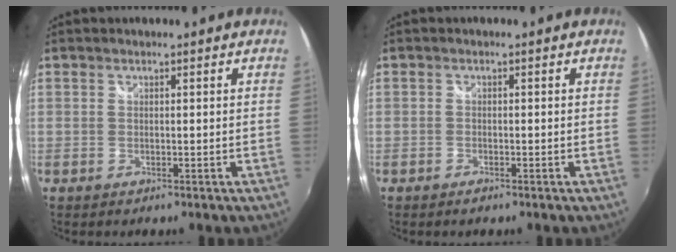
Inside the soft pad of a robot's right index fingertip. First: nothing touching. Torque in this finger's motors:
{"motor_torque": [0.07, -0.07, -0.02, -0.01]}